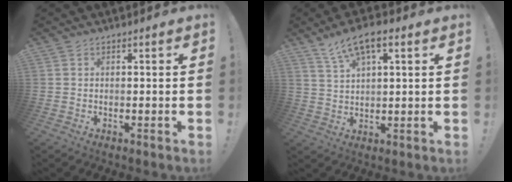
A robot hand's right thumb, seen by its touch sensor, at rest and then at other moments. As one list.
[{"total": 8.5, "force": [4.8, 3.1, 6.3], "torque": [-0.115, -0.012, 0.090]}]